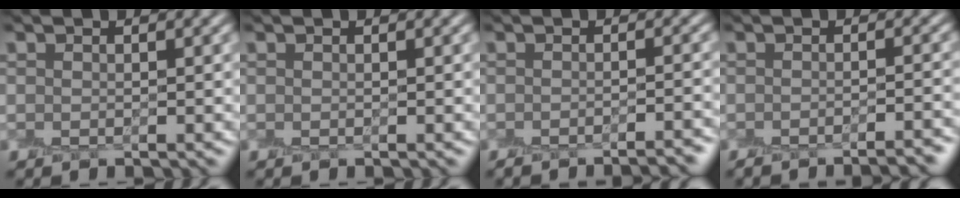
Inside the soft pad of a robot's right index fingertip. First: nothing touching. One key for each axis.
{"total": 0.0}
{"total": 3.3, "fx": -2.8, "fy": 0.5, "fz": 1.7, "tx": -0.019, "ty": 0.007, "tz": -0.039}
{"total": 3.6, "fx": -3.0, "fy": 0.6, "fz": 2.0, "tx": -0.022, "ty": 0.007, "tz": -0.042}